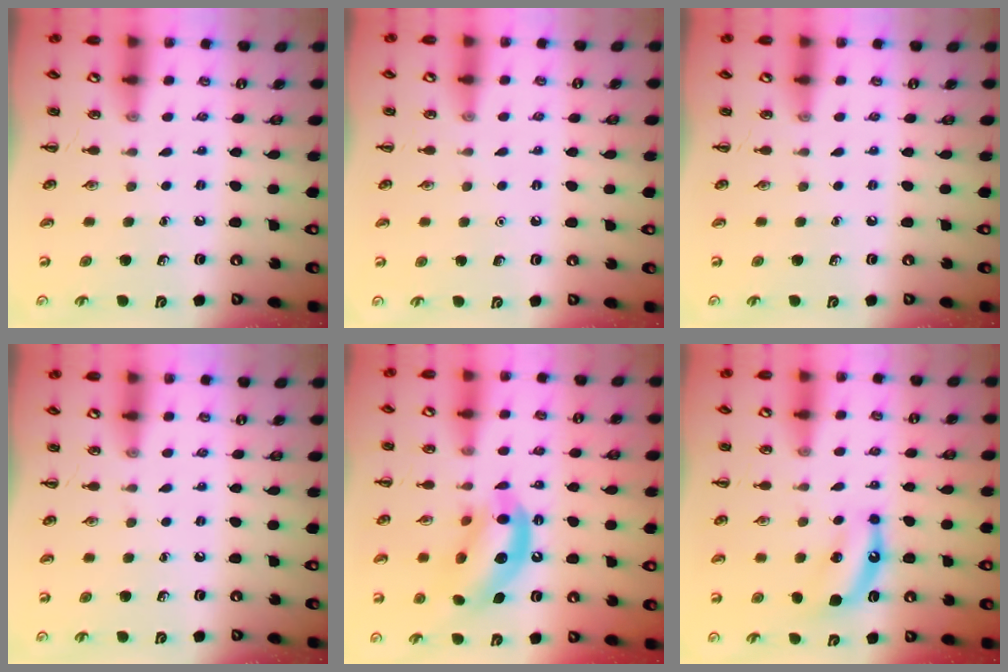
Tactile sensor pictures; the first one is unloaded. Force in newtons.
{"total": 1.5, "press": 1.5, "slide": 0.1}
{"total": 0.0}
{"total": 0.0}
{"total": 13.4, "press": 12.9, "slide": 3.4}
{"total": 6.9, "press": 6.9, "slide": 1.0}